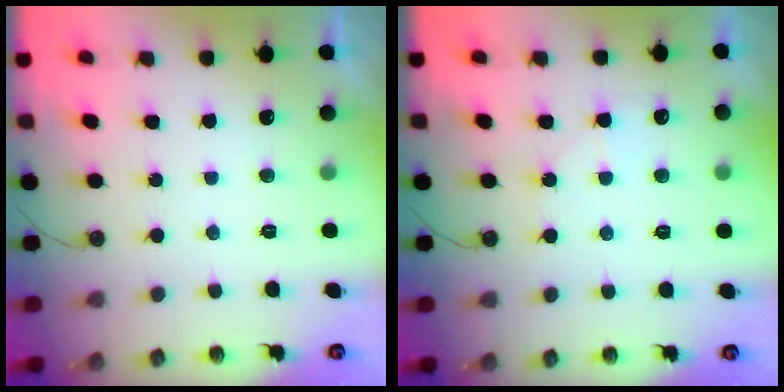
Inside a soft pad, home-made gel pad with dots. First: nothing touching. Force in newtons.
{"total": 6.9, "press": 6.8, "slide": 0.7}